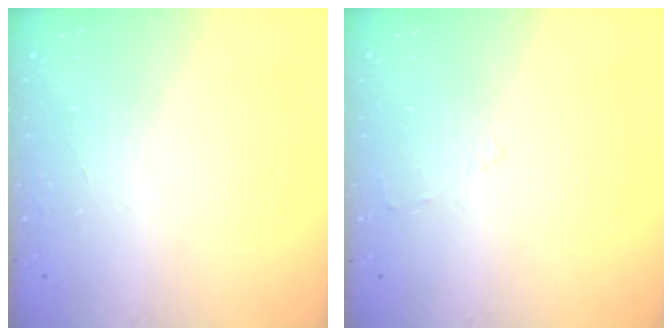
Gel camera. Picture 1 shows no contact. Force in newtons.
{"total": 2.4, "press": 2.4, "slide": 0.4}